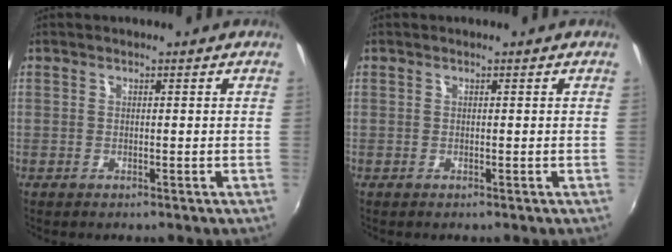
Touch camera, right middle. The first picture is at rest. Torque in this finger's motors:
{"motor_torque": [0.24, -0.21, 0.09, 0.01]}